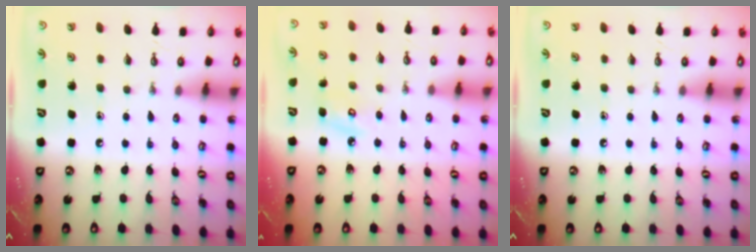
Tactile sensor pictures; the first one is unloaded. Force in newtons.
{"total": 5.5, "press": 5.5, "slide": 0.4}
{"total": 0.0}